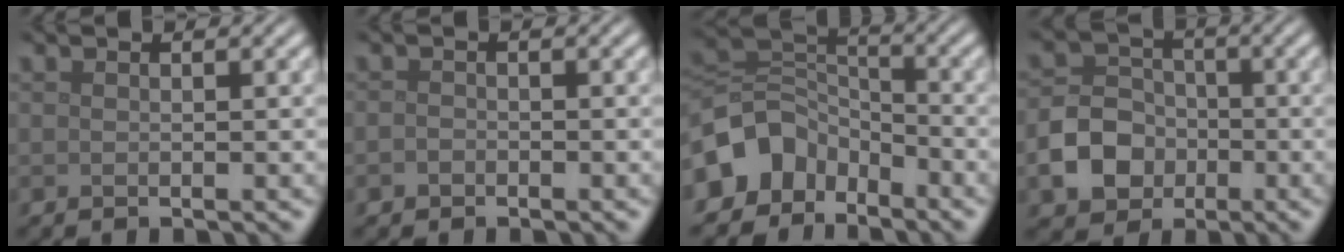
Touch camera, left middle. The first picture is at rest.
{"total": 0.7, "force": [-0.5, 0.5, 0.2], "torque": [-0.004, -0.002, -0.010]}
{"total": 6.6, "force": [-4.1, 4.7, 2.1], "torque": [-0.030, 0.002, -0.091]}
{"total": 5.3, "force": [-1.9, 4.3, 2.4], "torque": [-0.047, 0.001, -0.044]}